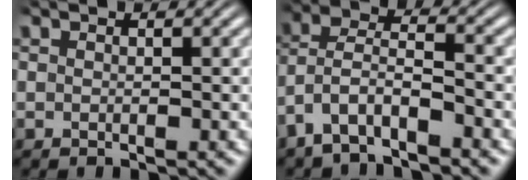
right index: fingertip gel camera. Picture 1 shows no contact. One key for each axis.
{"total": 6.0, "fx": -1.7, "fy": 5.0, "fz": 2.8, "tx": -0.103, "ty": -0.024, "tz": -0.026}